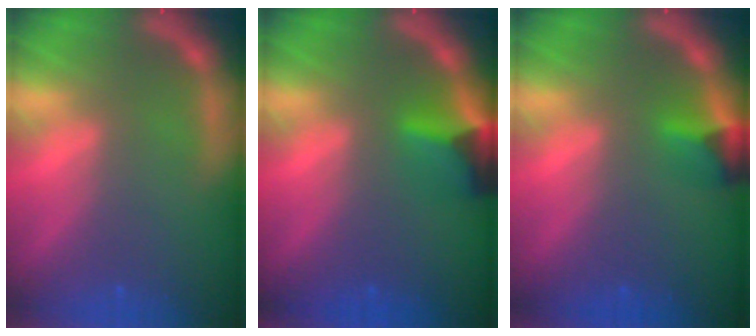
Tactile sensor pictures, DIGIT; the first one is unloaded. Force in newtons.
{"total": 3.9}
{"total": 2.4}